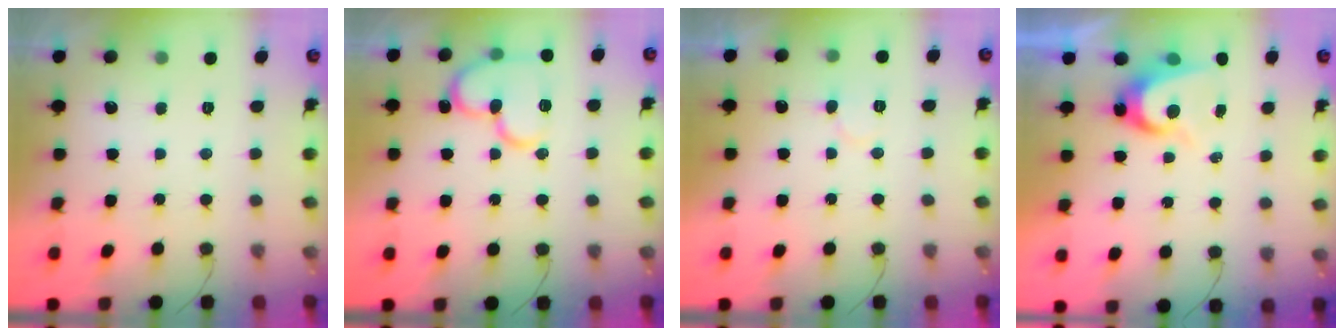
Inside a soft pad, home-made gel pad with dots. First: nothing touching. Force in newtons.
{"total": 14.9, "press": 14.8, "slide": 1.7}
{"total": 6.5, "press": 6.5, "slide": 0.7}
{"total": 7.4, "press": 7.4, "slide": 0.2}